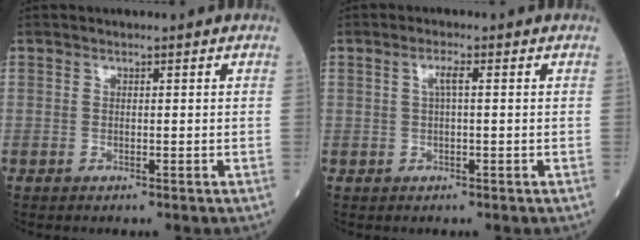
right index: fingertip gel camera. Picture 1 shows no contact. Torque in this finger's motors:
{"motor_torque": [0.24, 0.23, 0.05, 0.01]}